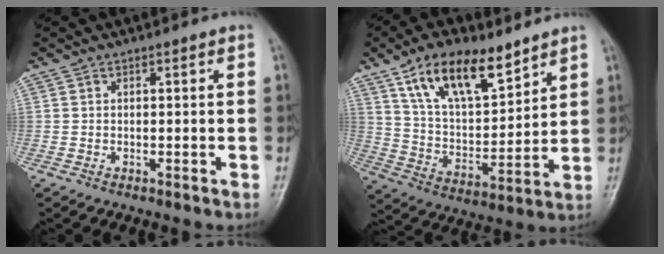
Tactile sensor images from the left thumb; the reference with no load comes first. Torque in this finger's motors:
{"motor_torque": [0.75, 0.67, 1.72, -1.05, 0.43]}